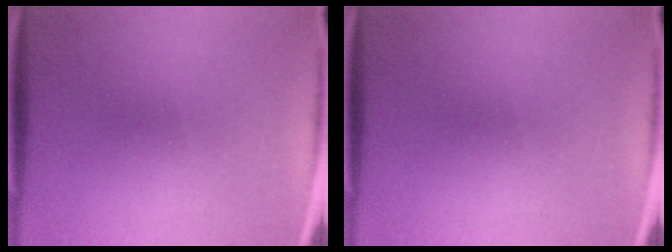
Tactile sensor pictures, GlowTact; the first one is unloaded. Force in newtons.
{"total": 0.0}